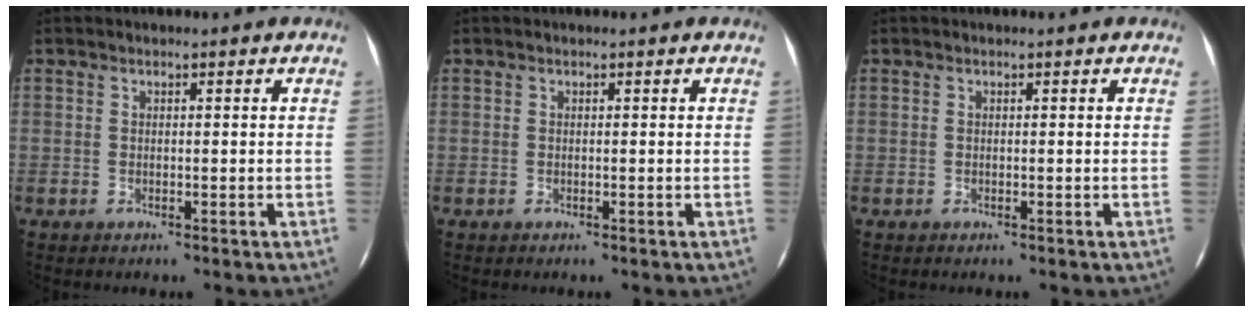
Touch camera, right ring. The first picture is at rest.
{"total": 0.0}
{"total": 0.0}